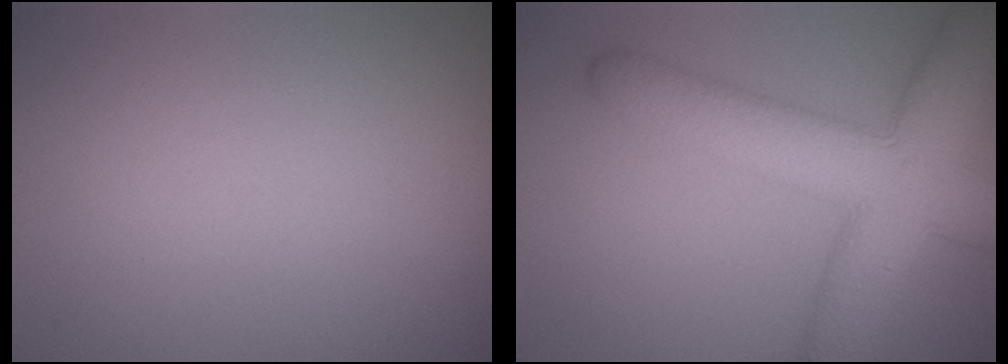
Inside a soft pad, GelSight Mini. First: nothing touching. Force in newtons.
{"total": 9.9, "press": 9.8, "slide": 0.5}